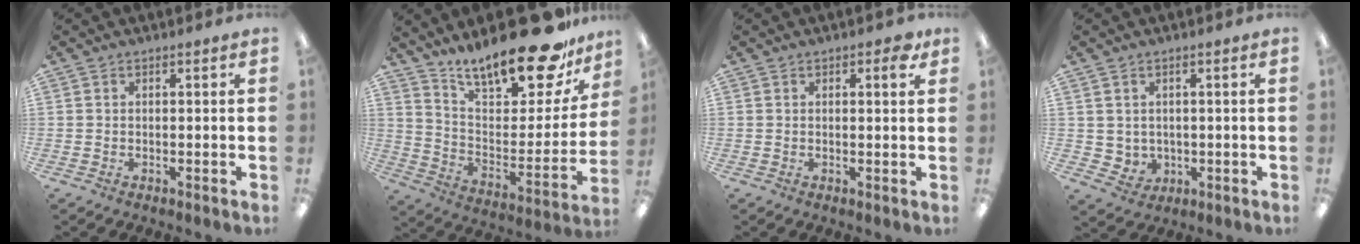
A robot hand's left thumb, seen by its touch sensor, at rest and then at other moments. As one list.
[{"total": 22.2, "force": [17.9, 6.7, 11.2], "torque": [-0.179, -0.125, 0.307]}, {"total": 1.9, "force": [1.1, 0.7, 1.4], "torque": [-0.013, -0.003, 0.014]}, {"total": 3.3, "force": [1.7, 2.8, 0.1], "torque": [-0.013, -0.006, 0.032]}]